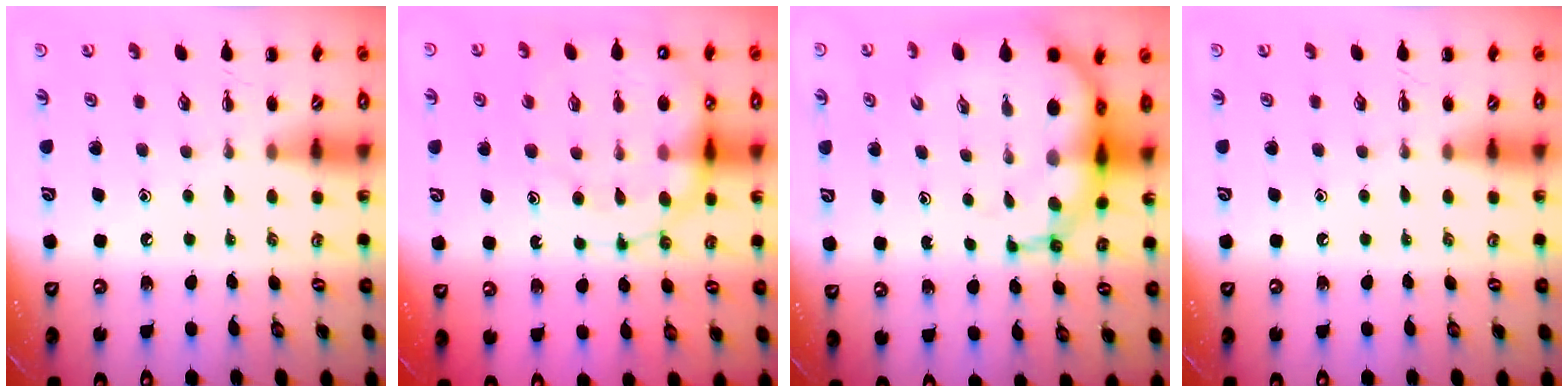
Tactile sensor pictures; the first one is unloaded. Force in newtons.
{"total": 17.0, "press": 16.8, "slide": 3.0}
{"total": 14.3, "press": 13.8, "slide": 3.9}
{"total": 0.0}